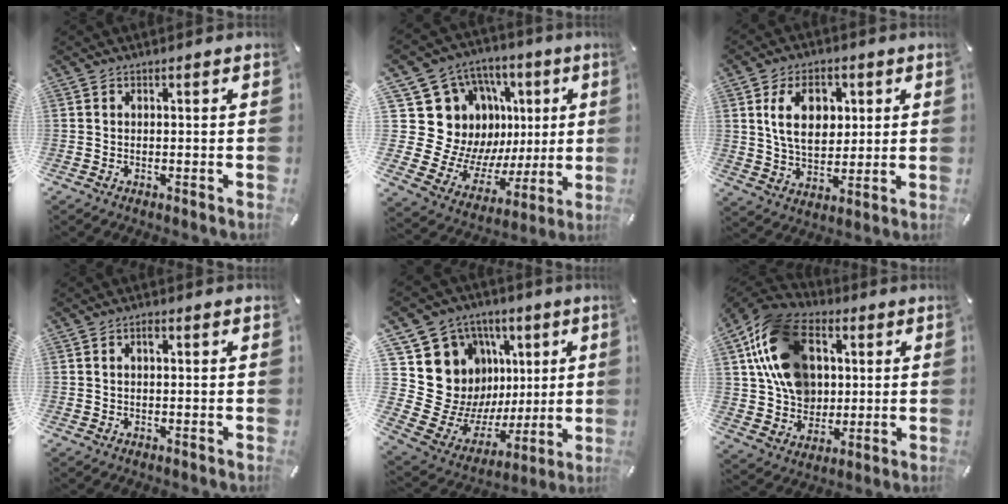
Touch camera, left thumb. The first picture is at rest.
{"total": 19.6, "force": [5.4, 17.3, 7.3], "torque": [-0.132, -0.071, 0.141]}
{"total": 11.7, "force": [3.4, 8.2, 7.6], "torque": [-0.139, 0.002, 0.057]}
{"total": 1.5, "force": [0.6, 0.6, 1.2], "torque": [-0.018, 0.001, 0.007]}
{"total": 16.4, "force": [3.9, 15.5, 4.0], "torque": [-0.066, -0.068, 0.115]}
{"total": 19.6, "force": [5.3, 15.2, 11.2], "torque": [-0.230, -0.012, 0.102]}